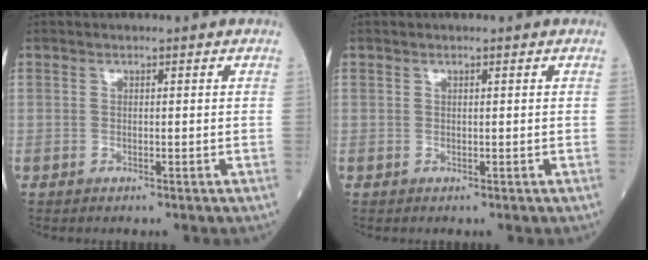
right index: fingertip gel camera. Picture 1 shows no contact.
{"total": 0.0}